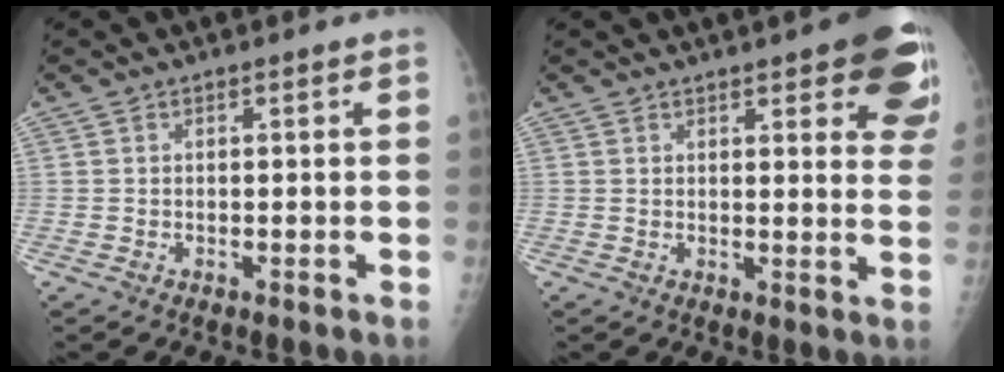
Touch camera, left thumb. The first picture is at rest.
{"total": 16.3, "force": [9.4, 5.0, 12.4], "torque": [-0.120, -0.039, 0.100]}